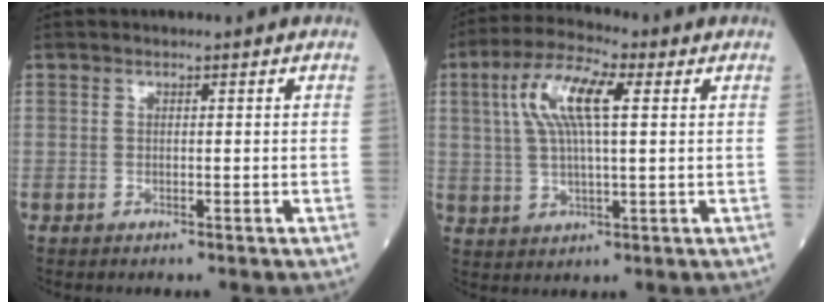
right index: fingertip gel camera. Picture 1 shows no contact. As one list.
[{"total": 10.2, "force": [2.9, 2.4, 9.5], "torque": [-0.197, 0.019, 0.055]}]